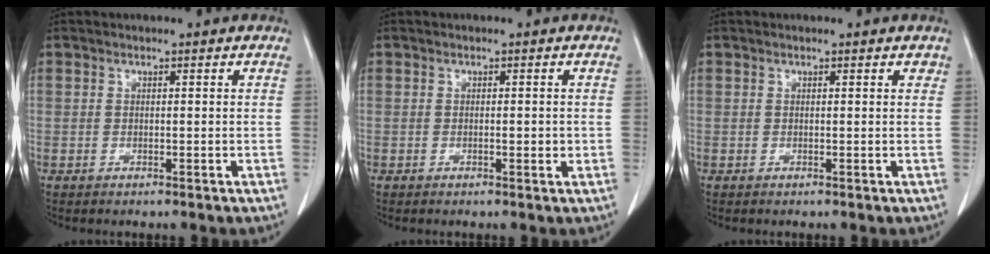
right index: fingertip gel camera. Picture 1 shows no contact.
{"total": 1.3, "force": [-0.1, 0.5, 1.2], "torque": [-0.018, 0.000, -0.002]}
{"total": 0.7, "force": [0.5, 0.3, 0.3], "torque": [-0.003, 0.000, 0.003]}